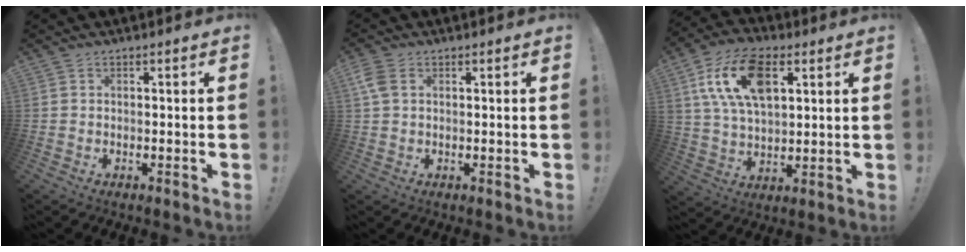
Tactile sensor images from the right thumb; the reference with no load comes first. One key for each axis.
{"total": 4.5, "fx": 1.6, "fy": 2.9, "fz": 3.1, "tx": -0.064, "ty": 0.003, "tz": 0.031}
{"total": 17.0, "fx": 6.7, "fy": 10.0, "fz": 12.0, "tx": -0.220, "ty": -0.005, "tz": 0.121}